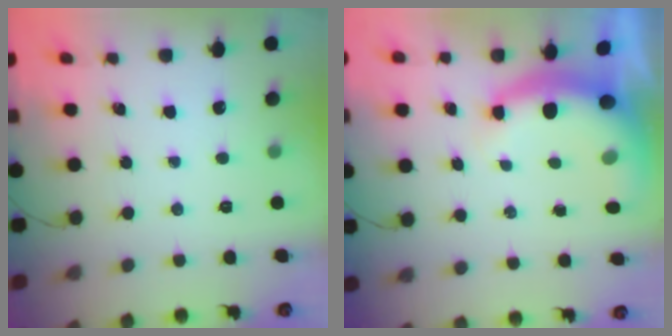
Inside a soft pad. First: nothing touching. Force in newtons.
{"total": 8.9, "press": 8.7, "slide": 1.8}